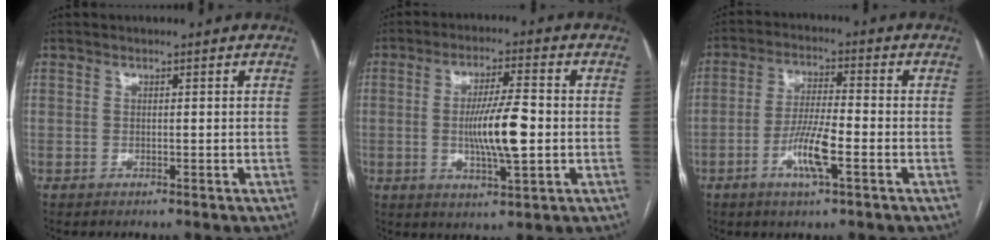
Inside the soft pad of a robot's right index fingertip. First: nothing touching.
{"total": 9.5, "force": [-0.9, 1.3, 9.3], "torque": [-0.168, -0.002, -0.016]}
{"total": 7.7, "force": [-3.0, 0.9, 7.1], "torque": [-0.137, -0.003, -0.055]}